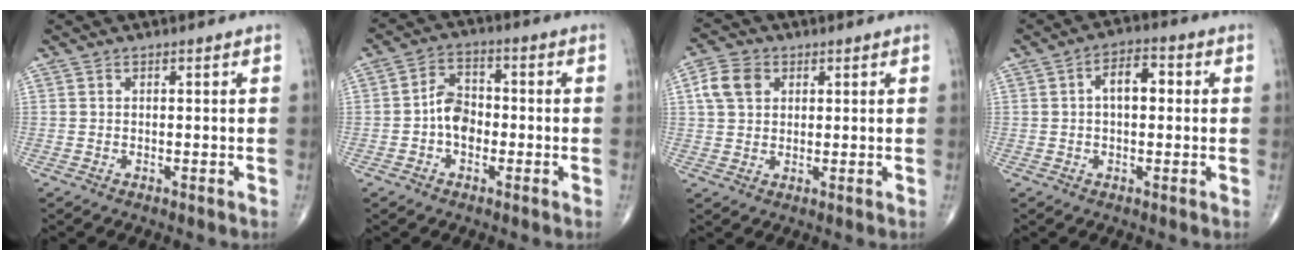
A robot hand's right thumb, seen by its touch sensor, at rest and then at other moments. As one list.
[{"total": 6.2, "force": [-1.4, 4.4, 4.1], "torque": [-0.054, 0.024, -0.036]}, {"total": 6.3, "force": [1.9, 4.7, 3.6], "torque": [-0.060, 0.006, 0.034]}, {"total": 5.9, "force": [0.6, 3.3, 4.9], "torque": [-0.068, 0.019, 0.002]}]